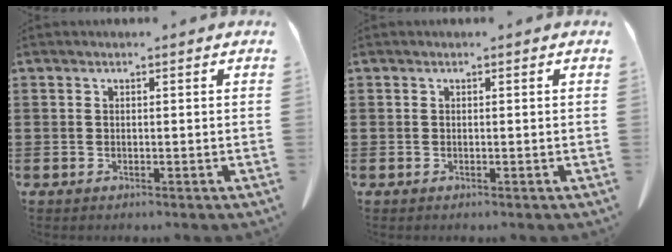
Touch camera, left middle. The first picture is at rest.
{"total": 0.0}